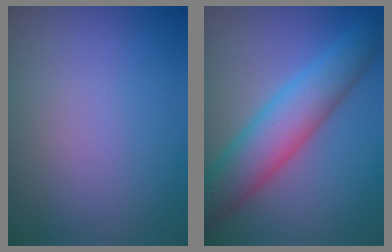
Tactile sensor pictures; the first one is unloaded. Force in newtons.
{"total": 7.0, "press": 7.0, "slide": 0.2}